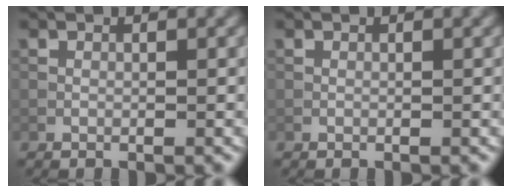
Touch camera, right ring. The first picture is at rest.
{"total": 0.0}